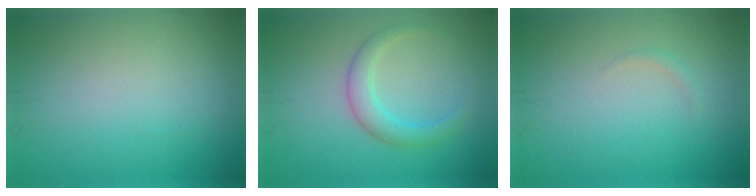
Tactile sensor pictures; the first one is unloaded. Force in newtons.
{"total": 2.7, "press": 2.7, "slide": 0.1}
{"total": 0.6, "press": 0.6, "slide": 0.0}